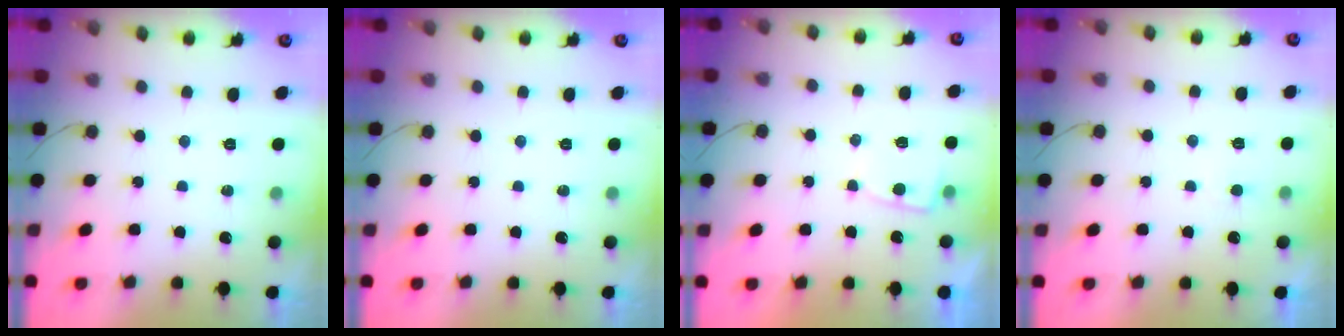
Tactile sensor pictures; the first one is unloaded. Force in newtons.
{"total": 0.0}
{"total": 3.2, "press": 3.2, "slide": 0.3}
{"total": 2.4, "press": 2.3, "slide": 0.3}